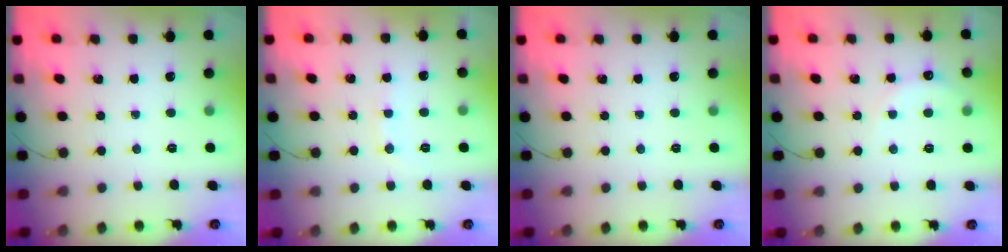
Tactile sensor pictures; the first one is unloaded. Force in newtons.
{"total": 5.8, "press": 5.7, "slide": 1.2}
{"total": 0.0}
{"total": 3.8, "press": 3.6, "slide": 0.9}